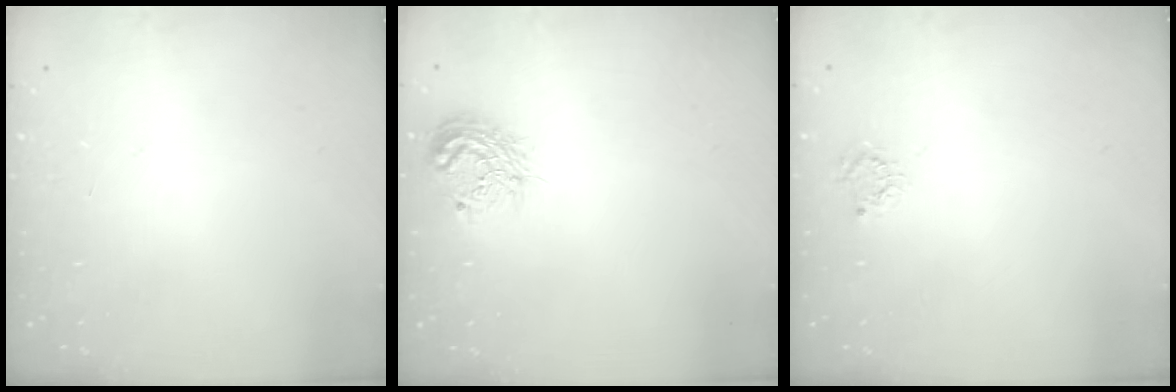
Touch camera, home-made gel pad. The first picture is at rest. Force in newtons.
{"total": 11.6, "press": 11.6, "slide": 0.8}
{"total": 2.7, "press": 2.7, "slide": 0.4}